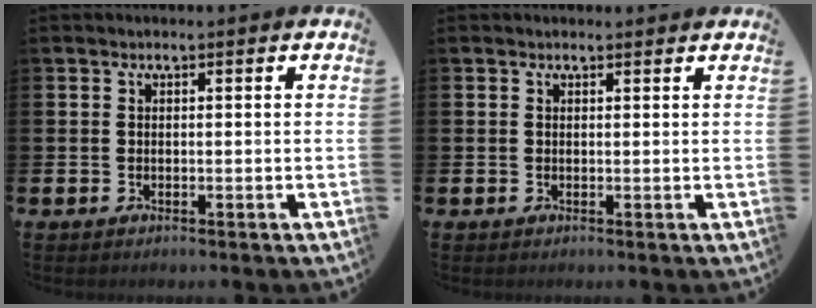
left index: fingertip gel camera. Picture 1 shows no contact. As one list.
[{"total": 0.6, "force": [0.6, 0.2, 0.1], "torque": [0.009, -0.002, 0.007]}]